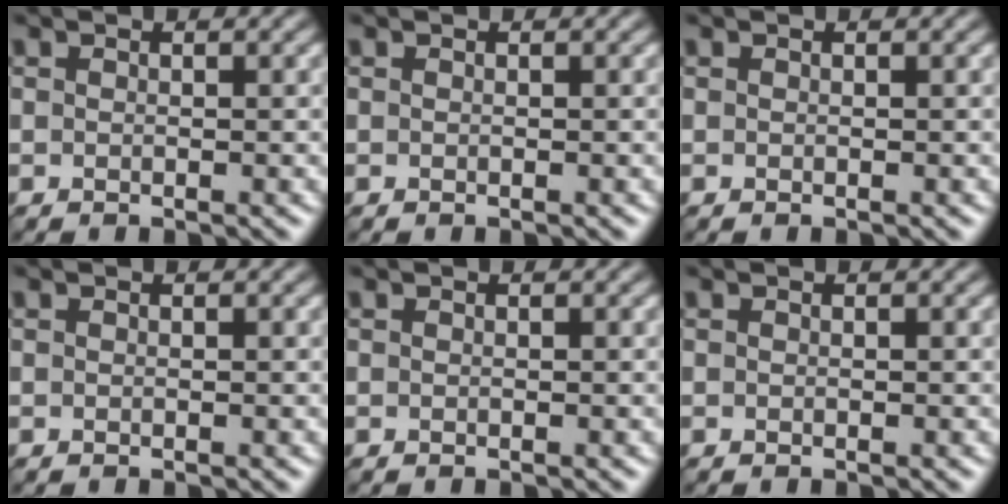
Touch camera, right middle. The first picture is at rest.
{"total": 0.0}
{"total": 0.0}
{"total": 0.0}
{"total": 0.0}
{"total": 0.0}